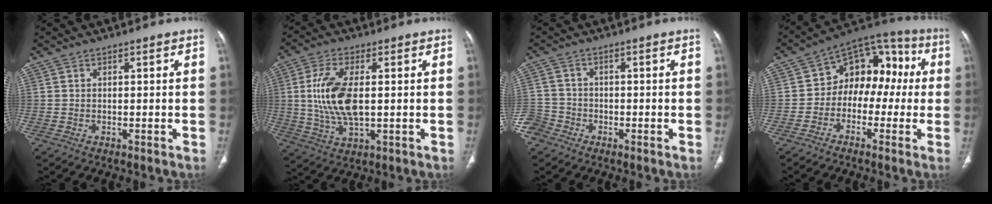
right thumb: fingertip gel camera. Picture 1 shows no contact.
{"total": 12.0, "force": [0.8, 5.6, 10.6], "torque": [-0.224, -0.005, 0.020]}
{"total": 5.3, "force": [-3.3, 4.0, 0.7], "torque": [-0.008, 0.019, -0.070]}
{"total": 13.4, "force": [-0.5, 9.6, 9.4], "torque": [-0.079, 0.053, -0.027]}